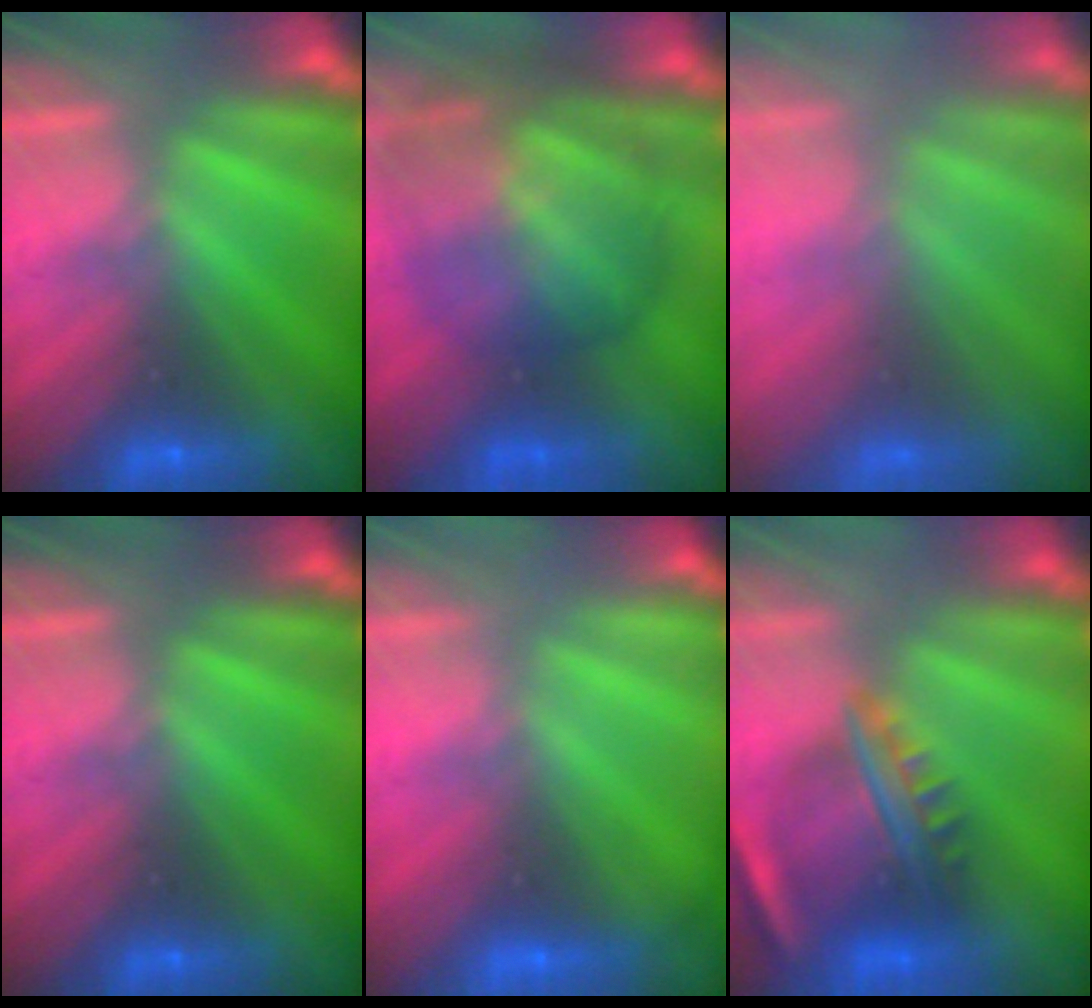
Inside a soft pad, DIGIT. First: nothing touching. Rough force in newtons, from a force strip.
{"total": 7.8}
{"total": 8.0}
{"total": 0.0}
{"total": 2.0}
{"total": 7.6}